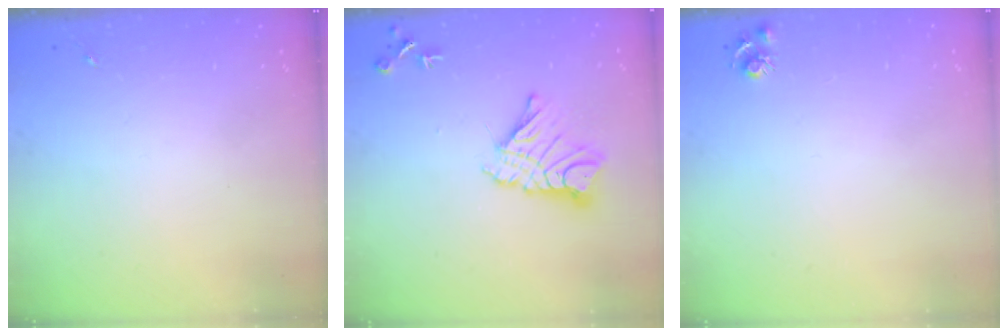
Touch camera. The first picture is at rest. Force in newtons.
{"total": 13.7, "press": 13.7, "slide": 1.3}
{"total": 4.8, "press": 4.7, "slide": 0.7}